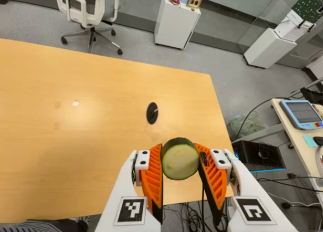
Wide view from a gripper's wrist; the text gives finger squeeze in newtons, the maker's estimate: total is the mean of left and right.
{"total": 11.4, "left": 10.5, "right": 12.3}